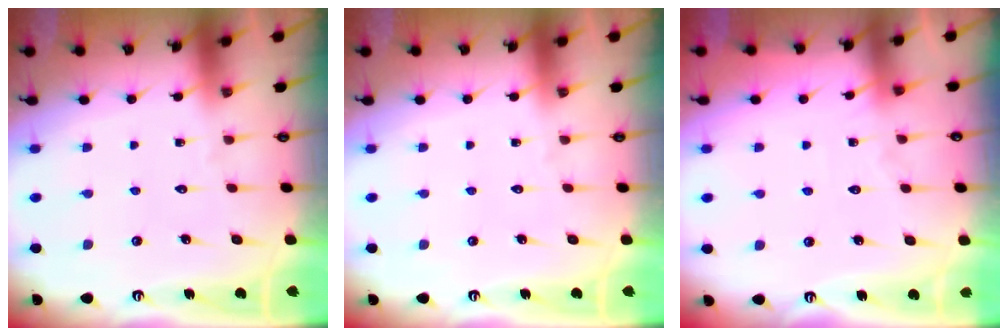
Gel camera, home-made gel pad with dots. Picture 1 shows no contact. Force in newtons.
{"total": 0.0}
{"total": 2.8, "press": 2.8, "slide": 0.4}